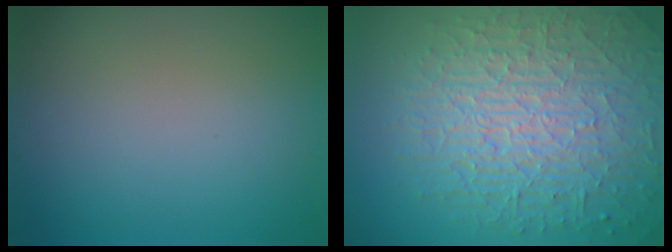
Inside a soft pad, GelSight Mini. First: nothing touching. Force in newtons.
{"total": 10.3, "press": 6.8, "slide": 7.7}